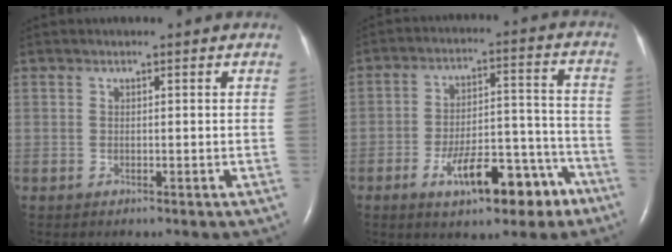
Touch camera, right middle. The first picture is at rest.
{"total": 11.1, "force": [-6.5, 3.8, 8.2], "torque": [-0.125, 0.022, -0.096]}